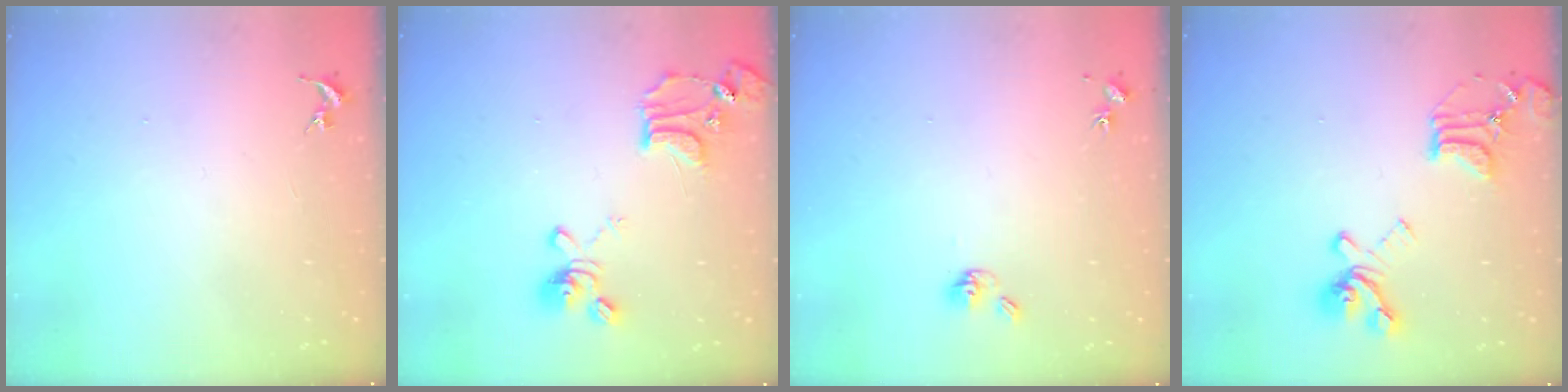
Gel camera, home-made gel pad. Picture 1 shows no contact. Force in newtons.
{"total": 15.3, "press": 15.3, "slide": 1.1}
{"total": 6.0, "press": 5.6, "slide": 2.1}
{"total": 18.0, "press": 17.9, "slide": 1.9}